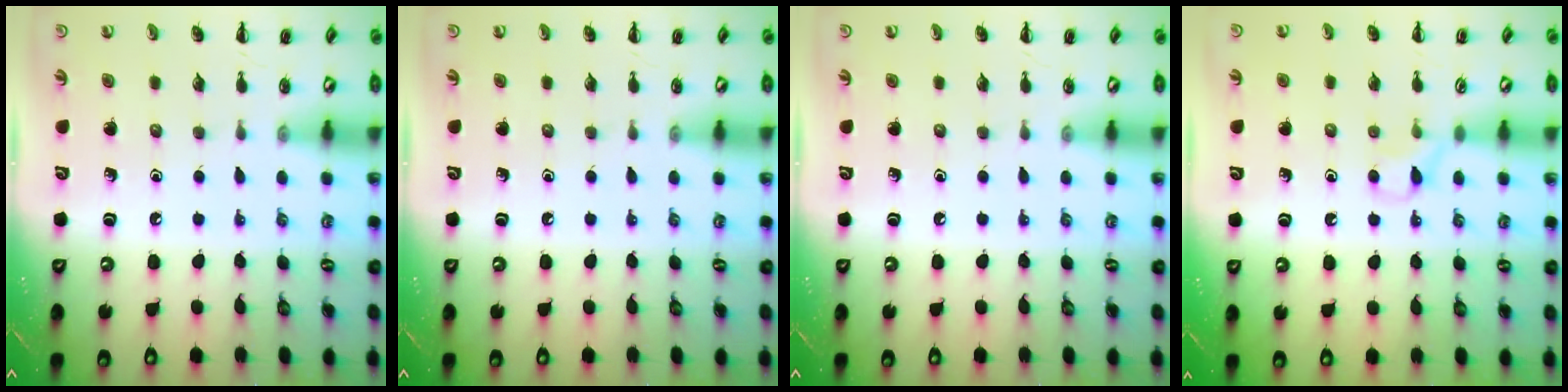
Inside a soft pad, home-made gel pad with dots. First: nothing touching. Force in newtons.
{"total": 0.0}
{"total": 0.0}
{"total": 5.4, "press": 5.1, "slide": 1.9}